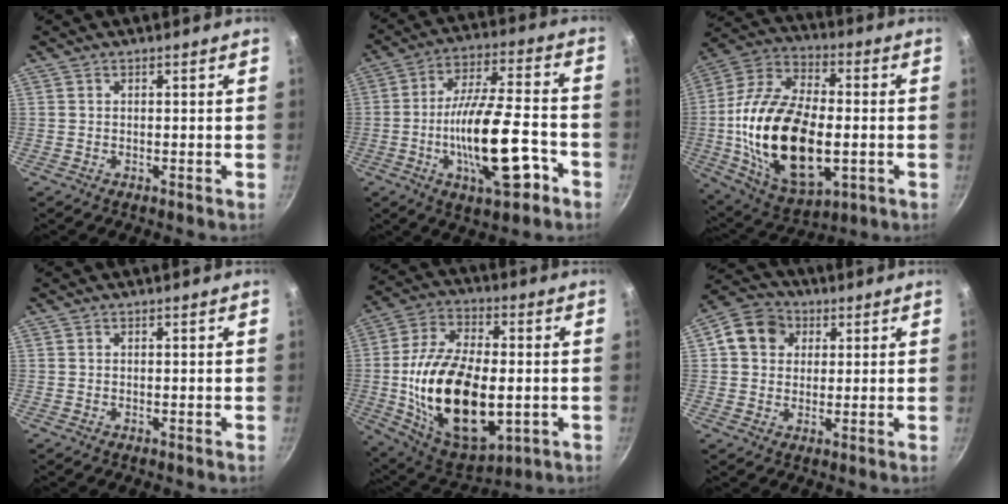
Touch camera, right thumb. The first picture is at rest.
{"total": 18.3, "force": [-6.7, 6.2, 15.9], "torque": [-0.254, 0.034, -0.111]}
{"total": 26.4, "force": [-2.9, 14.4, 21.9], "torque": [-0.408, 0.016, -0.046]}
{"total": 0.0}
{"total": 25.0, "force": [-2.8, 13.7, 20.7], "torque": [-0.370, 0.007, -0.037]}
{"total": 8.7, "force": [2.5, 7.4, 3.9], "torque": [-0.039, 0.010, 0.027]}